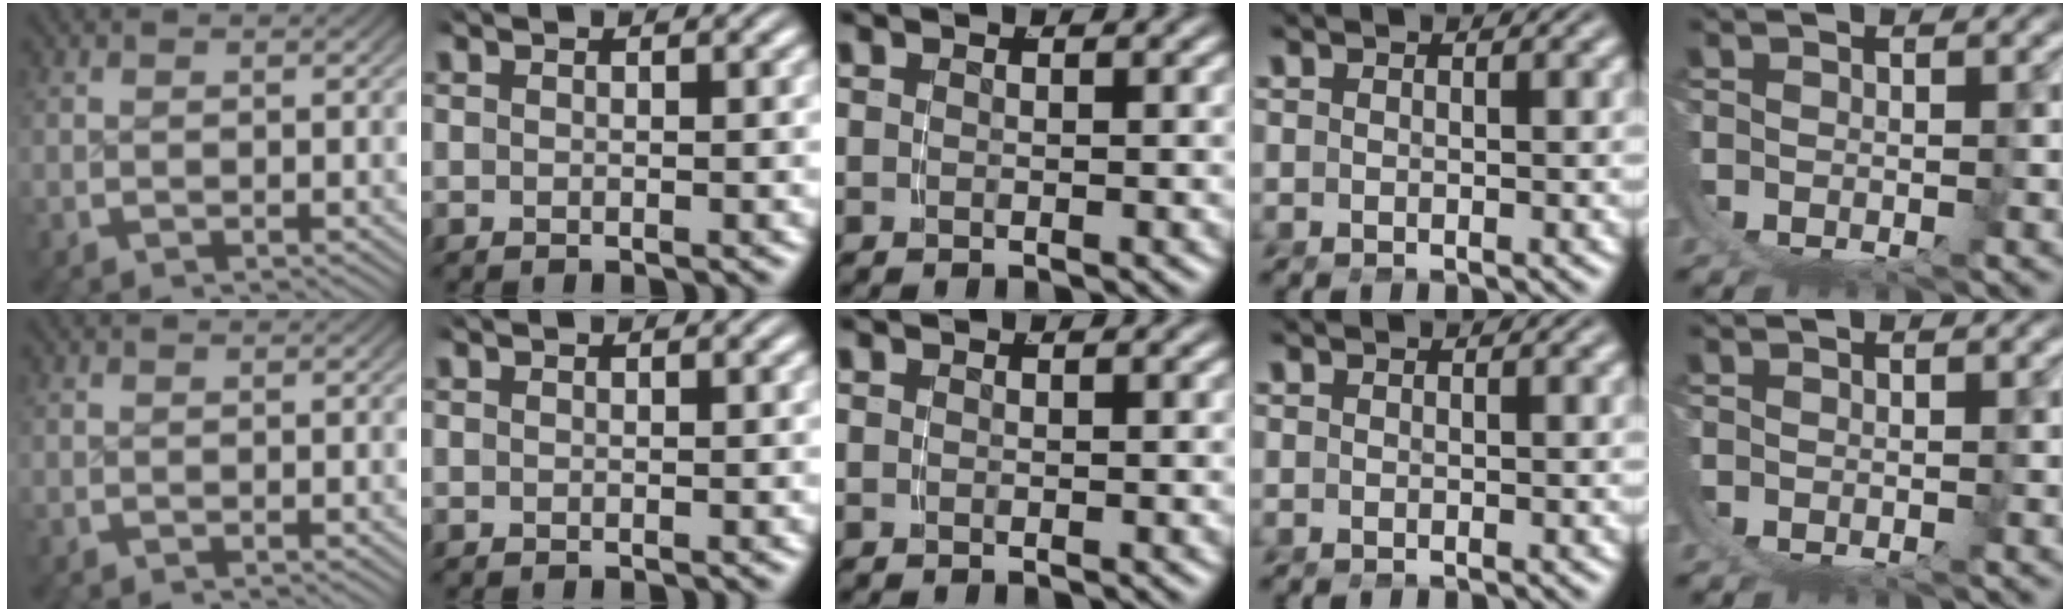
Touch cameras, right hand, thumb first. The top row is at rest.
{}